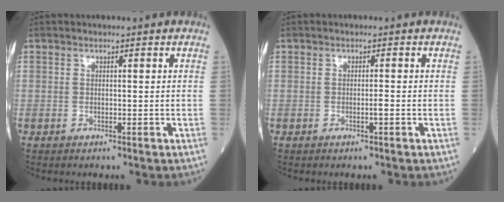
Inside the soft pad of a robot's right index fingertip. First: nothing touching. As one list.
[{"total": 1.2, "force": [-0.4, -0.1, 1.1], "torque": [-0.019, -0.001, -0.008]}]